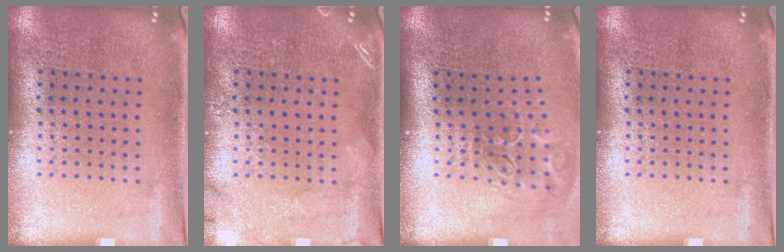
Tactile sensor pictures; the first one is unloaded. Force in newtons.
{"total": 1.7, "press": 1.6, "slide": 0.3}
{"total": 2.0, "press": 1.3, "slide": 1.5}
{"total": 0.0}